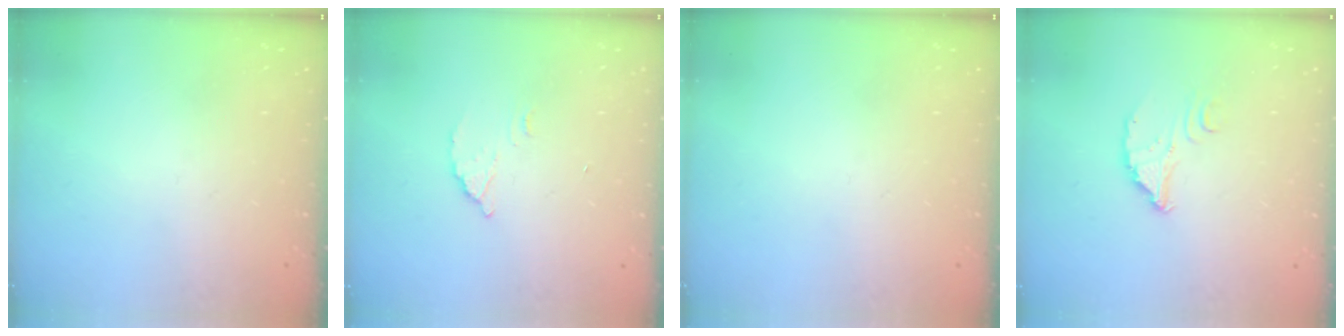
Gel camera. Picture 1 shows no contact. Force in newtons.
{"total": 2.7, "press": 2.7, "slide": 0.1}
{"total": 0.0}
{"total": 3.0, "press": 3.0, "slide": 0.3}